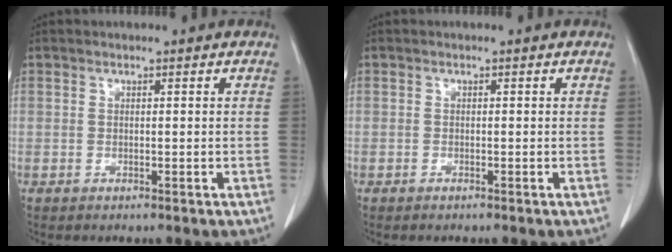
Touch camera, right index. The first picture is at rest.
{"total": 0.0}